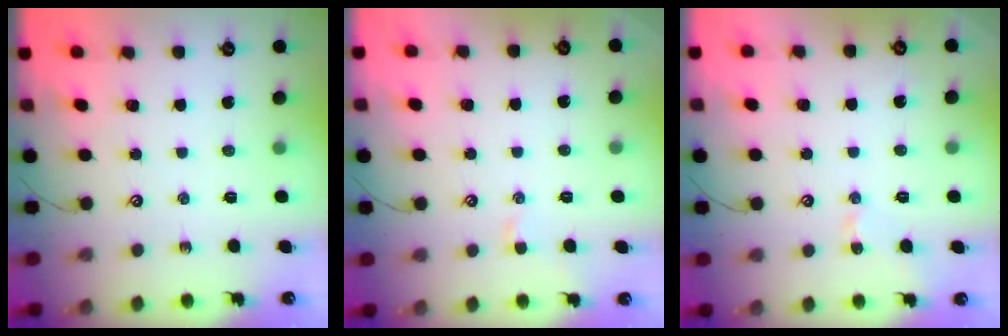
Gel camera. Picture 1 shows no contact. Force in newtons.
{"total": 0.7, "press": 0.6, "slide": 0.5}
{"total": 2.5, "press": 2.4, "slide": 0.7}